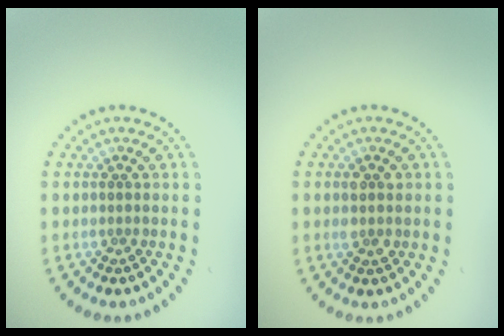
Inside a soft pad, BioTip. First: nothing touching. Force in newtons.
{"total": 1.6, "press": 1.6, "slide": 0.2}